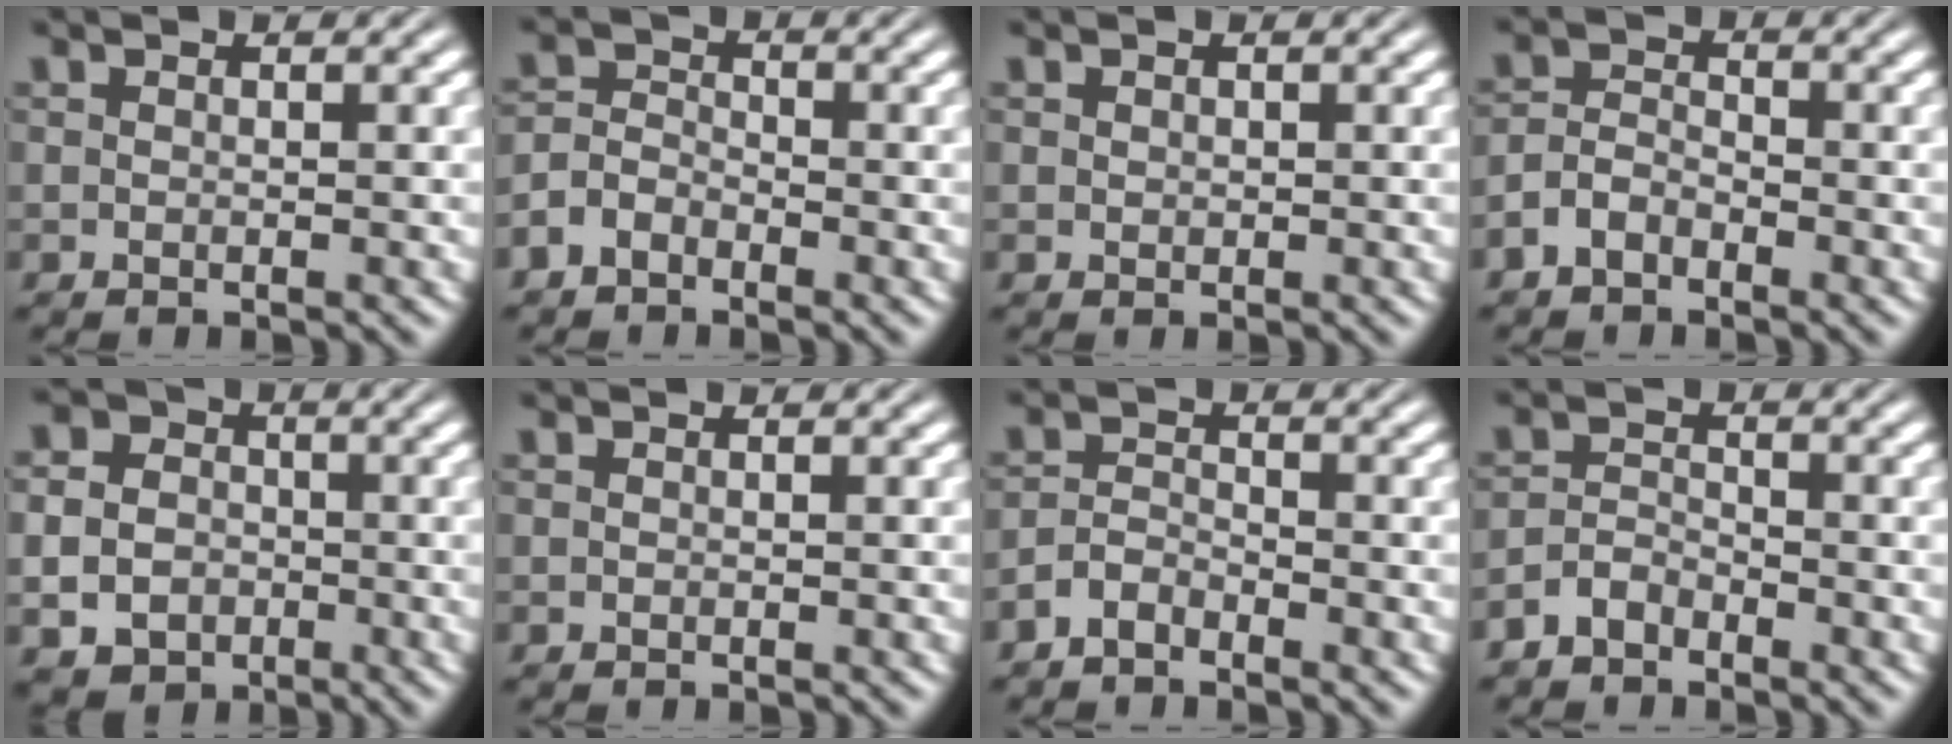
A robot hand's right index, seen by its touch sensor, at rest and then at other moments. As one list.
[{"total": 2.3, "force": [-1.7, 1.4, 0.7], "torque": [-0.006, -0.015, -0.026]}, {"total": 0.0}, {"total": 2.4, "force": [-1.7, 1.3, 0.9], "torque": [-0.011, -0.012, -0.026]}, {"total": 7.3, "force": [-0.9, 6.7, 2.8], "torque": [-0.040, -0.022, -0.019]}, {"total": 0.0}, {"total": 2.0, "force": [-1.9, 0.4, 0.5], "torque": [0.003, -0.009, -0.031]}, {"total": 2.2, "force": [-2.1, 0.4, 0.4], "torque": [0.008, -0.006, -0.034]}]